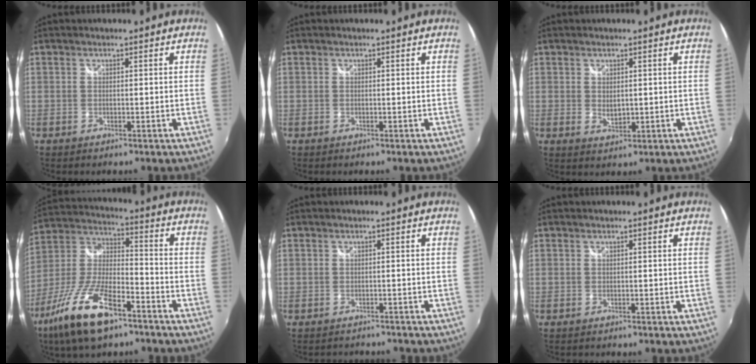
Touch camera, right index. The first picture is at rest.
{"total": 0.0}
{"total": 2.7, "force": [0.3, 1.8, 2.0], "torque": [-0.031, -0.003, 0.008]}
{"total": 17.6, "force": [-10.9, 6.0, 12.5], "torque": [-0.271, -0.024, -0.206]}
{"total": 2.5, "force": [-2.1, 1.2, 0.3], "torque": [-0.003, -0.001, -0.030]}
{"total": 0.0}